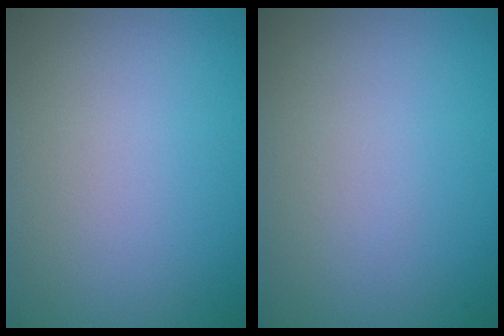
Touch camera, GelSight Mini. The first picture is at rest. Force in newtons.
{"total": 0.0}